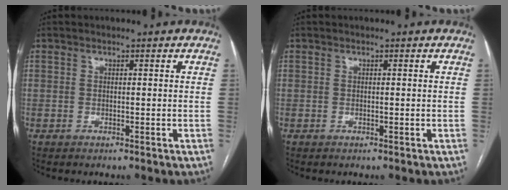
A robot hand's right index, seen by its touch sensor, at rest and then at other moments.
{"total": 0.0}